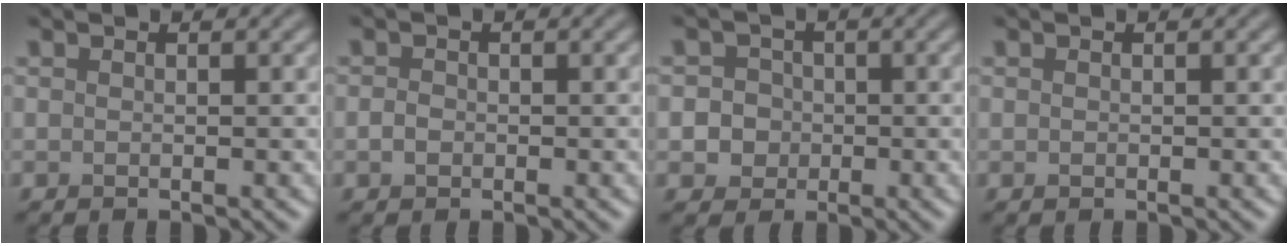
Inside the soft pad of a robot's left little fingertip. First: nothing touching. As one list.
[{"total": 1.0, "force": [-0.3, 0.8, 0.6], "torque": [-0.011, -0.001, -0.009]}, {"total": 4.0, "force": [-0.2, 3.8, 1.3], "torque": [0.008, 0.022, -0.024]}, {"total": 0.0}]